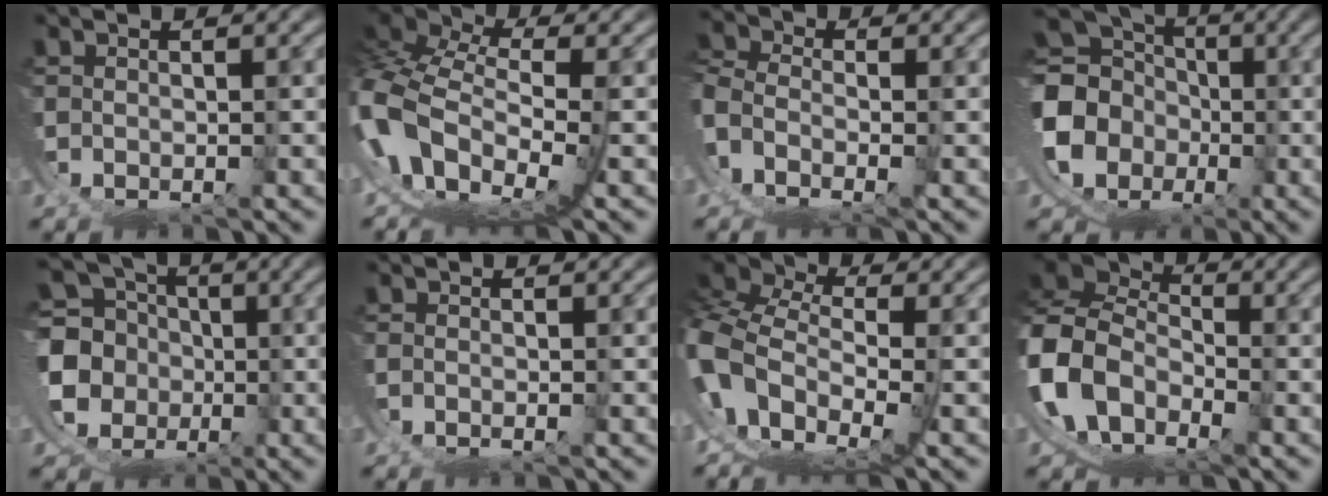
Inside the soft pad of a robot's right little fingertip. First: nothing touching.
{"total": 6.4, "force": [0.3, 3.7, 5.2], "torque": [-0.132, -0.016, 0.009]}
{"total": 3.7, "force": [-1.1, 2.8, 2.2], "torque": [-0.072, -0.026, -0.010]}
{"total": 12.9, "force": [0.9, 11.9, 4.9], "torque": [-0.128, -0.032, 0.008]}
{"total": 14.9, "force": [1.0, 14.2, 4.4], "torque": [-0.132, -0.055, 0.012]}
{"total": 0.7, "force": [-0.4, 0.2, 0.5], "torque": [-0.009, -0.007, -0.004]}
{"total": 7.7, "force": [1.1, 5.2, 5.5], "torque": [-0.136, -0.017, 0.018]}
{"total": 13.8, "force": [0.5, 12.1, 6.7], "torque": [-0.204, -0.033, 0.000]}